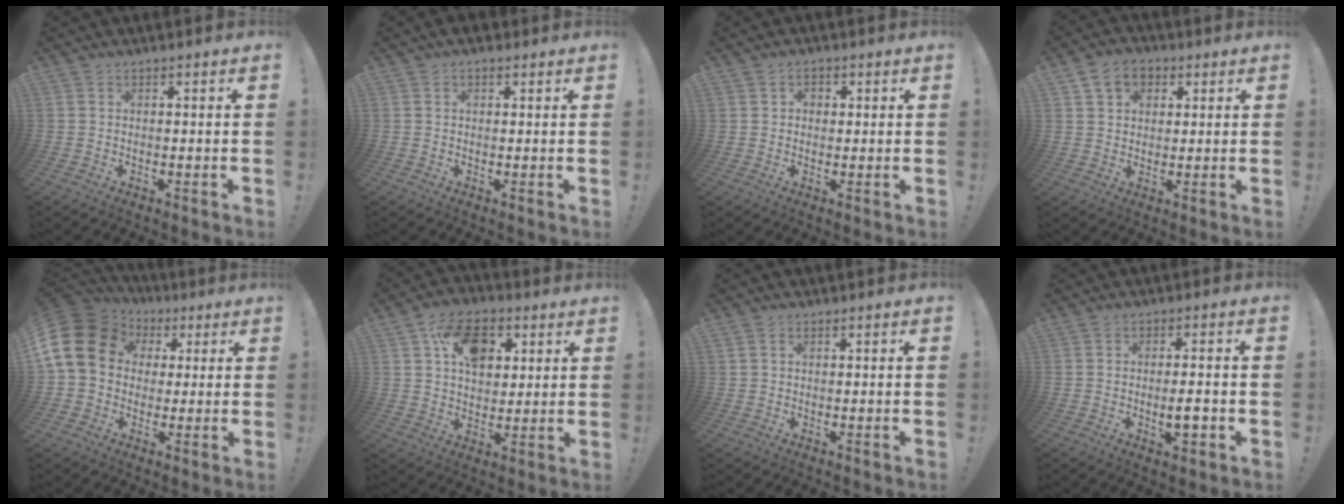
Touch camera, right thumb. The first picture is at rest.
{"total": 1.9, "force": [0.9, 1.3, 1.0], "torque": [-0.017, 0.001, 0.017]}
{"total": 2.6, "force": [0.5, 2.5, 0.8], "torque": [-0.010, 0.000, 0.009]}
{"total": 7.6, "force": [3.5, 5.7, 3.6], "torque": [-0.051, -0.004, 0.067]}
{"total": 16.4, "force": [3.9, 13.3, 8.9], "torque": [-0.164, -0.004, 0.082]}
{"total": 14.4, "force": [5.9, 10.0, 8.5], "torque": [-0.130, -0.009, 0.113]}
{"total": 1.1, "force": [0.4, 1.0, 0.3], "torque": [-0.007, 0.004, 0.008]}
{"total": 5.0, "force": [-1.2, 0.9, 4.8], "torque": [-0.068, -0.003, -0.021]}